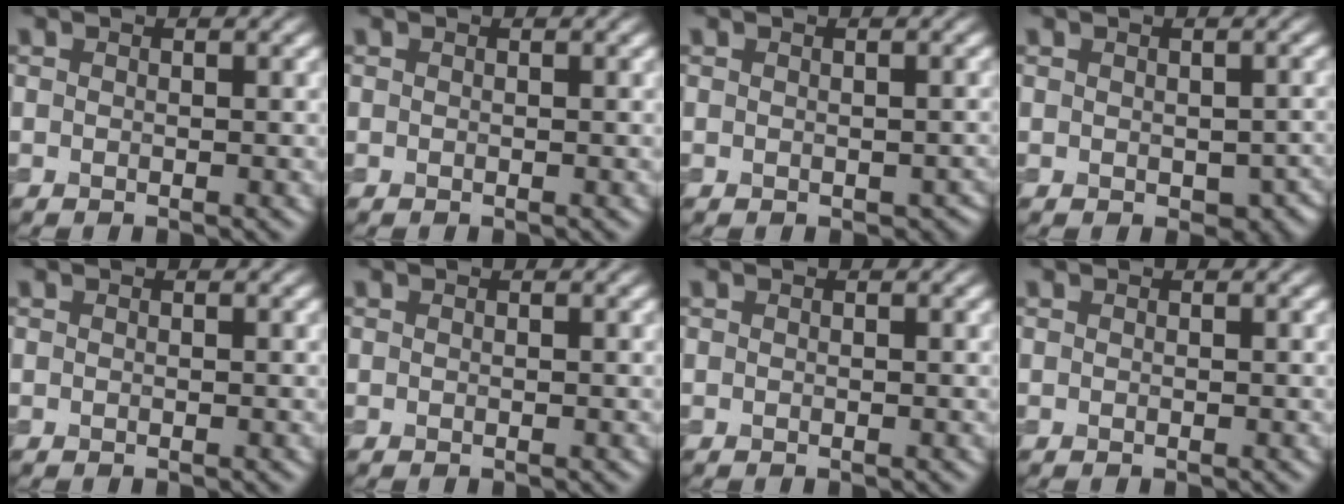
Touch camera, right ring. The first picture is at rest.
{"total": 0.0}
{"total": 1.2, "force": [-0.4, 0.9, 0.7], "torque": [-0.013, -0.011, -0.001]}
{"total": 3.2, "force": [-0.8, 2.1, 2.2], "torque": [-0.028, -0.015, -0.004]}
{"total": 0.0}
{"total": 0.0}
{"total": 0.0}
{"total": 0.0}